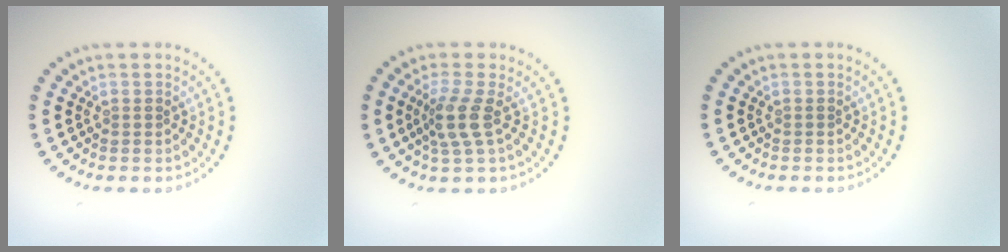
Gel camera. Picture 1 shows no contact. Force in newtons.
{"total": 2.7, "press": 2.1, "slide": 1.7}
{"total": 0.0}